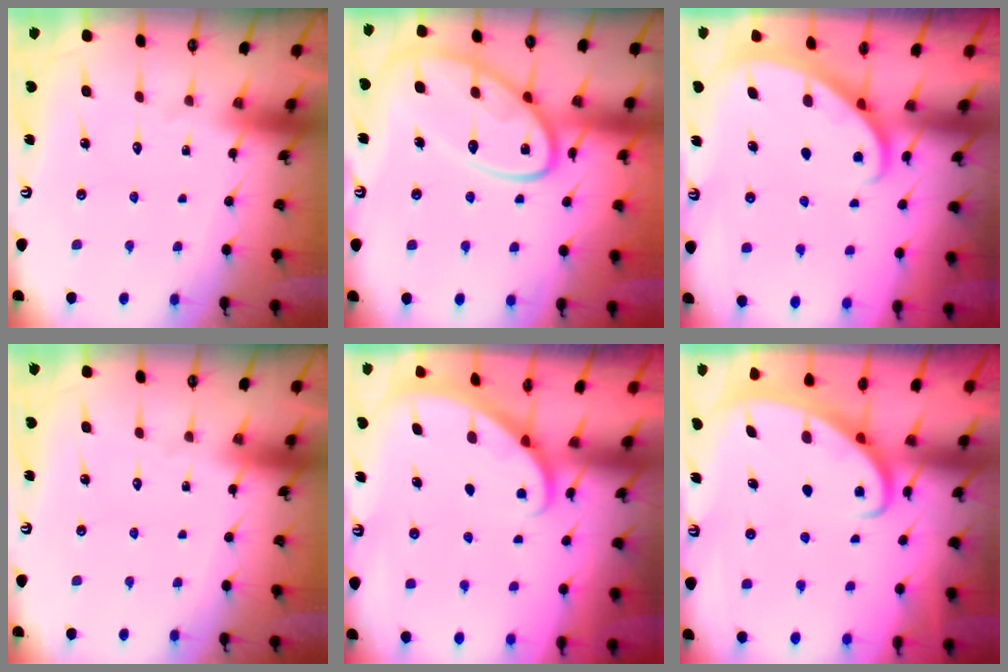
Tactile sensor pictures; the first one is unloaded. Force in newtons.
{"total": 16.2, "press": 16.2, "slide": 1.4}
{"total": 1.9, "press": 1.9, "slide": 0.2}
{"total": 0.0}
{"total": 1.9, "press": 1.9, "slide": 0.1}
{"total": 2.4, "press": 2.4, "slide": 0.4}